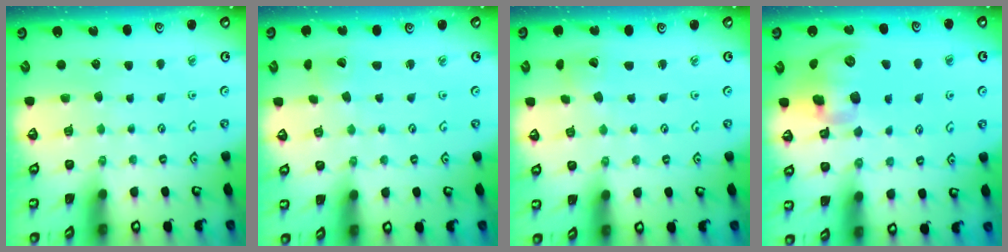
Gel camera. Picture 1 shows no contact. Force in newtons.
{"total": 2.8, "press": 2.8, "slide": 0.2}
{"total": 2.5, "press": 2.5, "slide": 0.3}
{"total": 14.7, "press": 14.5, "slide": 2.7}